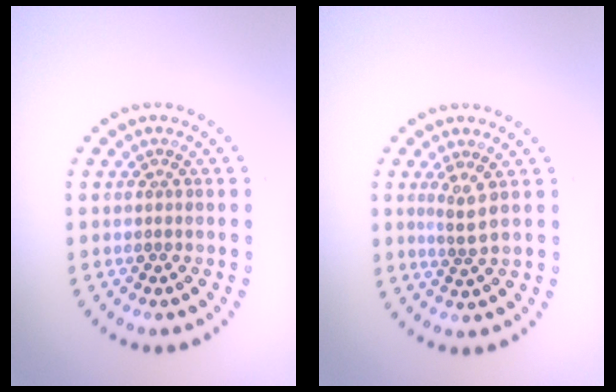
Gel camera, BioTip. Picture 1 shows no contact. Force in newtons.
{"total": 1.9, "press": 1.3, "slide": 1.4}